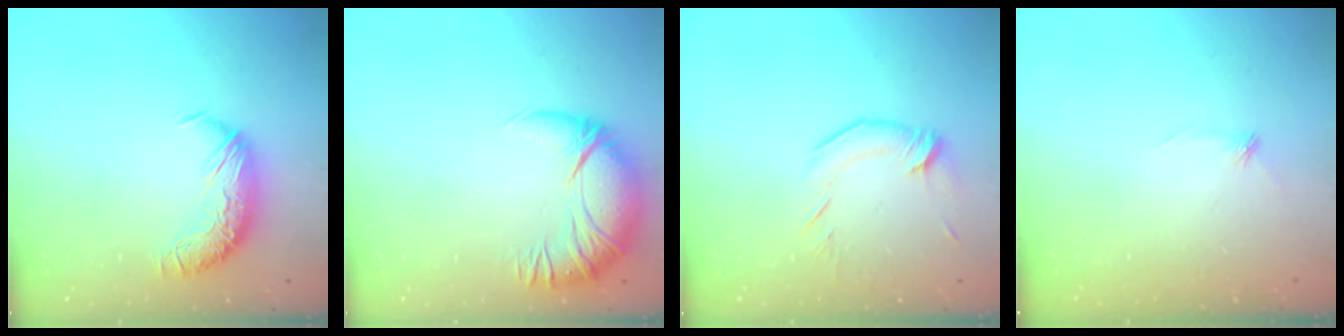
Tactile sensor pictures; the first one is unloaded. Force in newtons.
{"total": 2.7, "press": 0.9, "slide": 2.5}
{"total": 2.1, "press": 2.1, "slide": 0.5}
{"total": 8.7, "press": 8.7, "slide": 0.4}